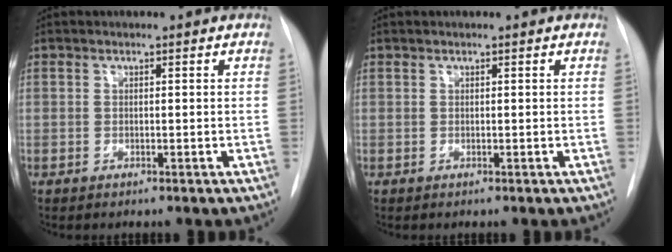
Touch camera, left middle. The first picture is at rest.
{"total": 0.0}